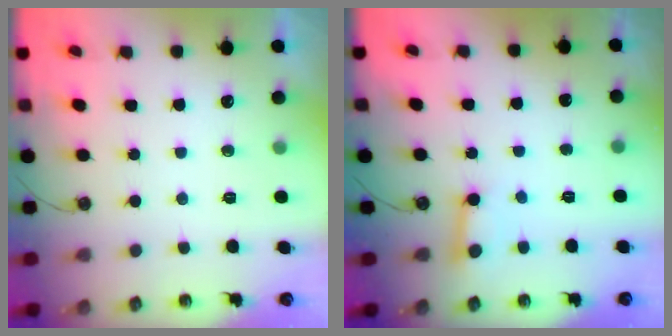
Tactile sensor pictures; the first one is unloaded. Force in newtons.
{"total": 4.5, "press": 4.4, "slide": 0.4}